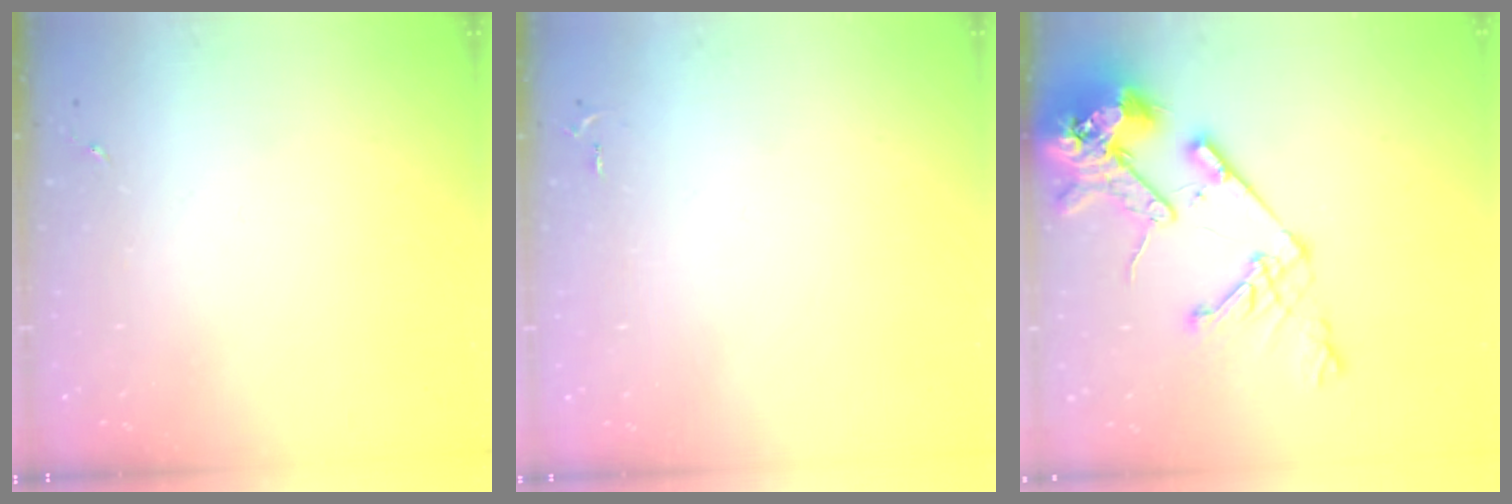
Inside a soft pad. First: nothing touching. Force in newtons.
{"total": 2.6, "press": 2.6, "slide": 0.4}
{"total": 18.4, "press": 18.2, "slide": 2.5}